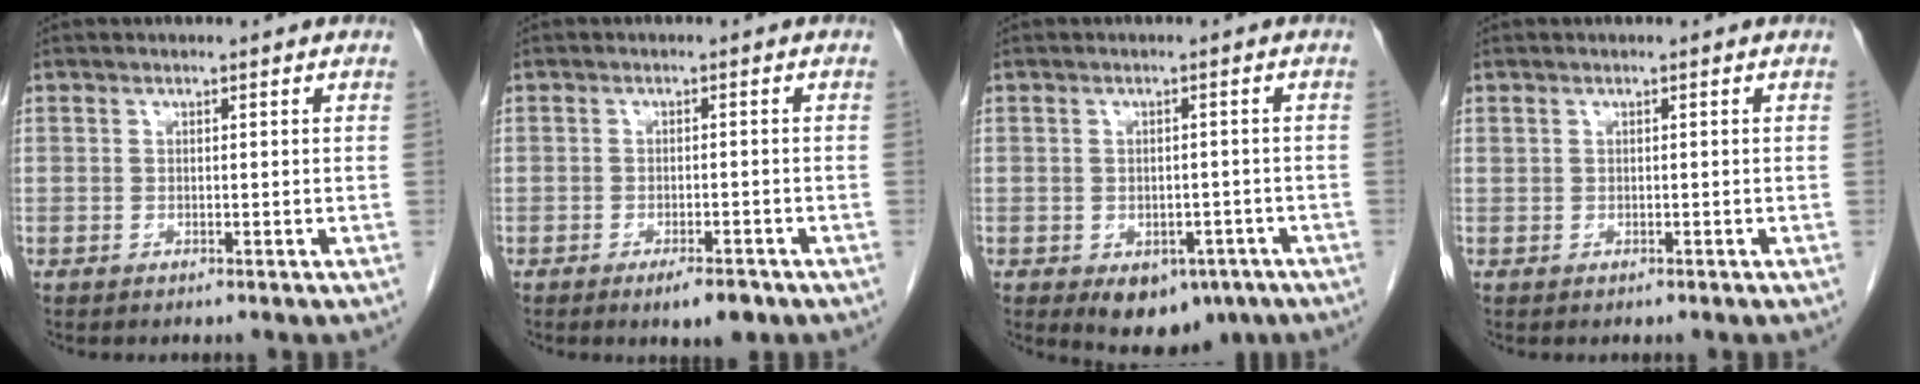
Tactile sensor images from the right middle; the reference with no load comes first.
{"total": 2.5, "force": [-1.7, 0.5, 1.8], "torque": [-0.026, -0.001, -0.023]}
{"total": 7.5, "force": [-4.2, 4.7, 4.1], "torque": [-0.037, 0.003, -0.049]}
{"total": 0.0}